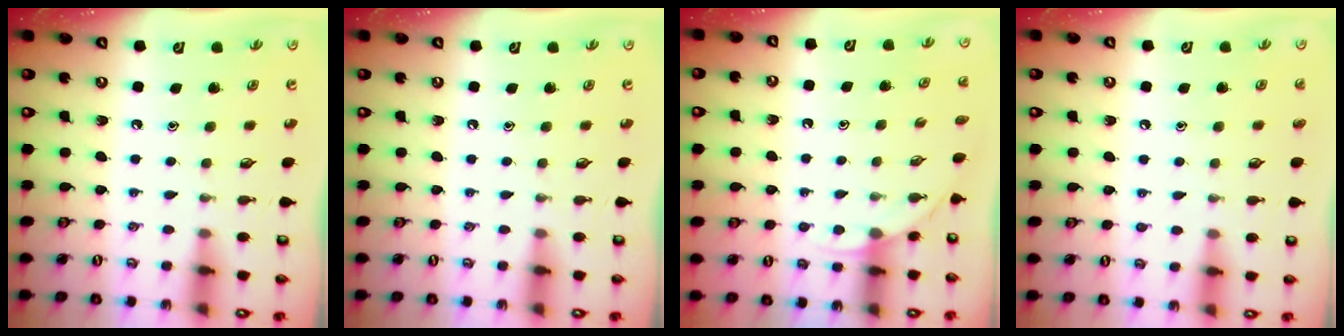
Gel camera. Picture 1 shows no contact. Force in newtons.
{"total": 0.0}
{"total": 3.5, "press": 3.5, "slide": 0.3}
{"total": 3.5, "press": 3.4, "slide": 0.4}